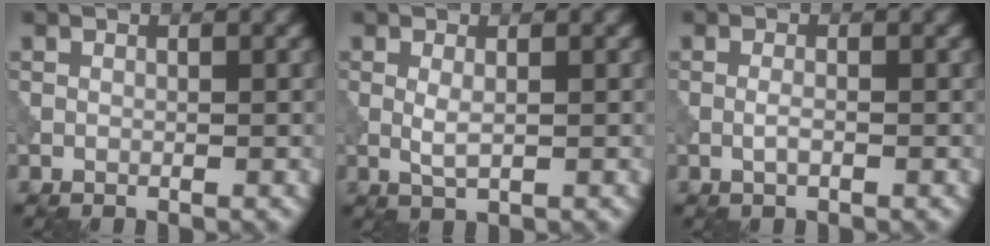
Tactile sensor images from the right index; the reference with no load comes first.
{"total": 1.5, "force": [0.1, 0.4, 1.5], "torque": [-0.035, 0.000, 0.003]}
{"total": 1.0, "force": [-0.4, 0.2, 0.9], "torque": [-0.022, 0.000, -0.009]}